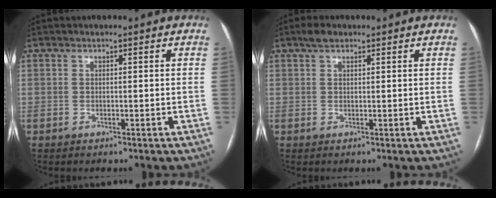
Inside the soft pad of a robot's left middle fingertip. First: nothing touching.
{"total": 2.2, "force": [1.6, 1.0, 1.2], "torque": [-0.026, 0.013, 0.028]}